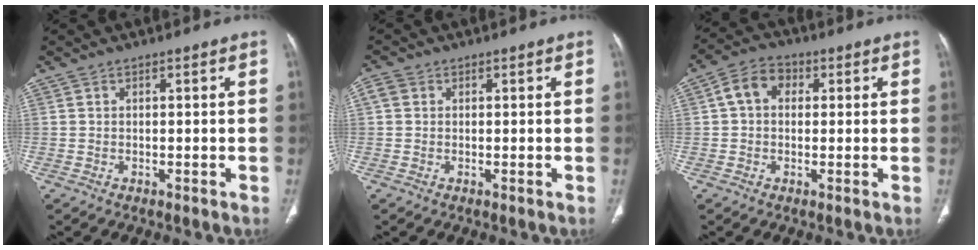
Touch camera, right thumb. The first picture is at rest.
{"total": 2.1, "force": [0.6, 1.8, 0.9], "torque": [-0.017, 0.008, 0.009]}
{"total": 6.3, "force": [1.1, 4.8, 3.9], "torque": [-0.056, 0.017, 0.010]}